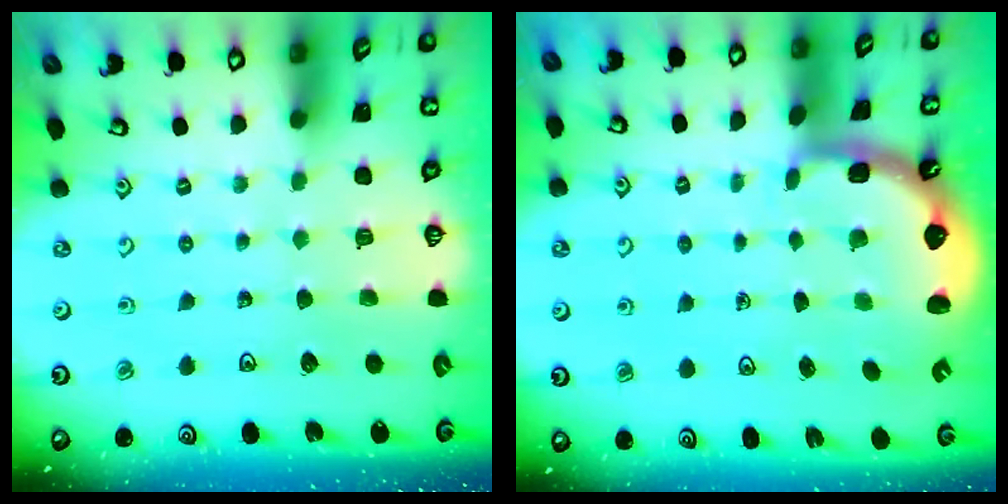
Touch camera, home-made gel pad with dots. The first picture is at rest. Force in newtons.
{"total": 2.6, "press": 1.3, "slide": 2.2}